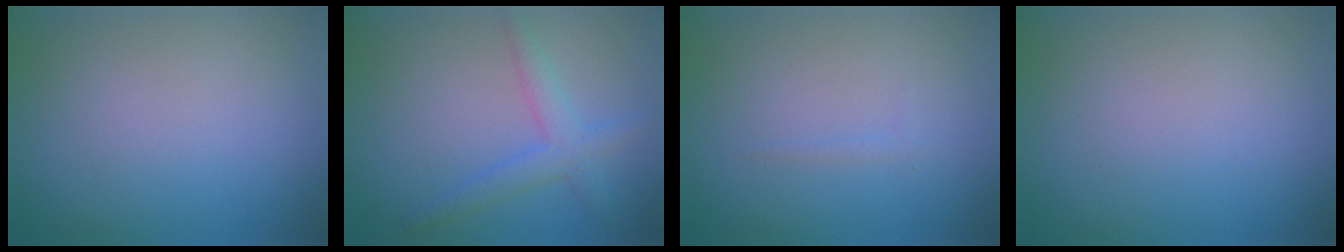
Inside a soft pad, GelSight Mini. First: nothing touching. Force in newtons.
{"total": 2.8, "press": 2.8, "slide": 0.1}
{"total": 0.6, "press": 0.5, "slide": 0.1}
{"total": 0.0}